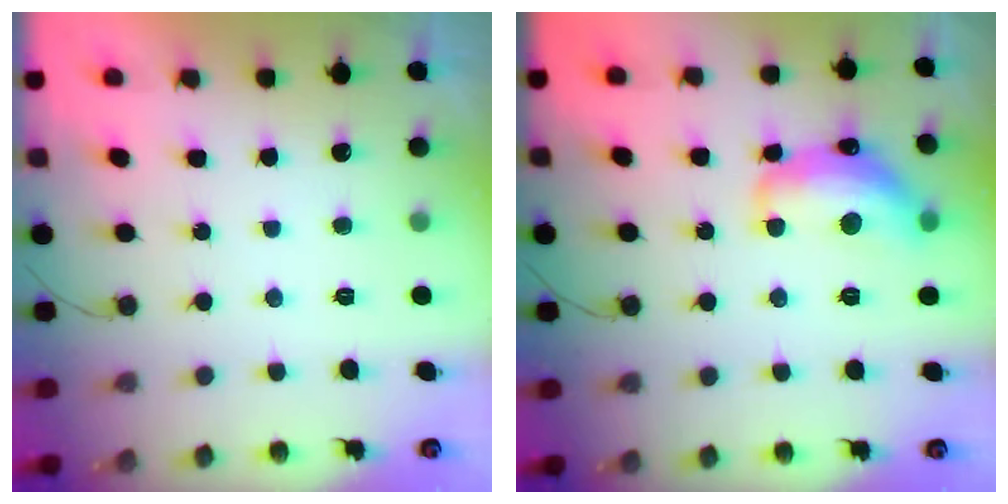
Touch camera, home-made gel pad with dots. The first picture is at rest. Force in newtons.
{"total": 17.4, "press": 17.4, "slide": 1.1}